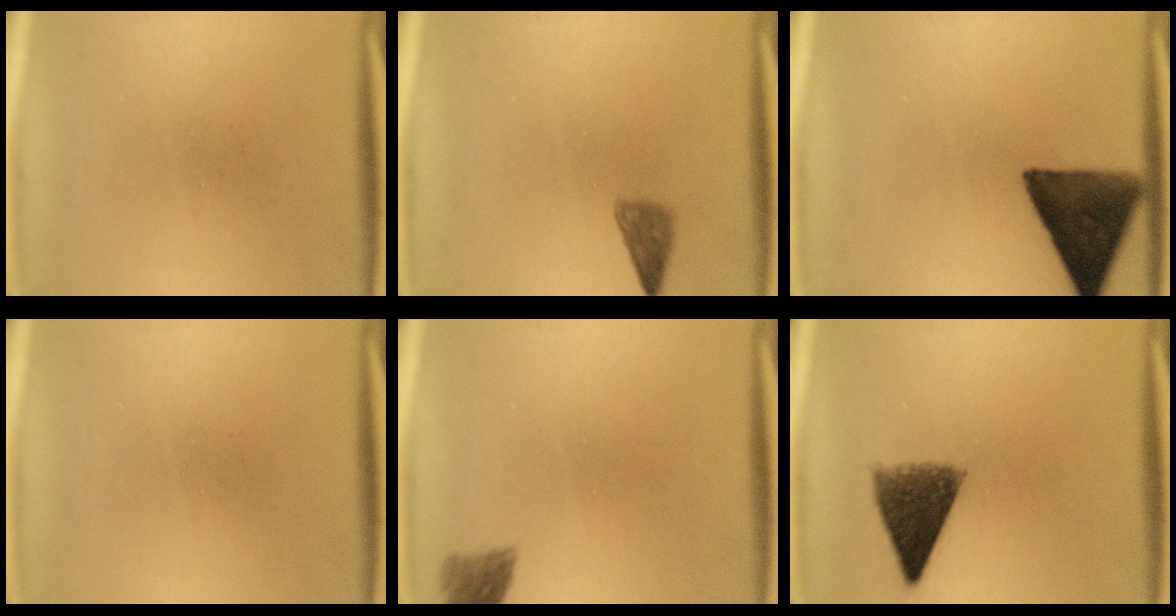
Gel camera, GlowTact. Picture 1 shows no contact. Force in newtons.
{"total": 2.1}
{"total": 13.0}
{"total": 0.0}
{"total": 2.8}
{"total": 8.4}